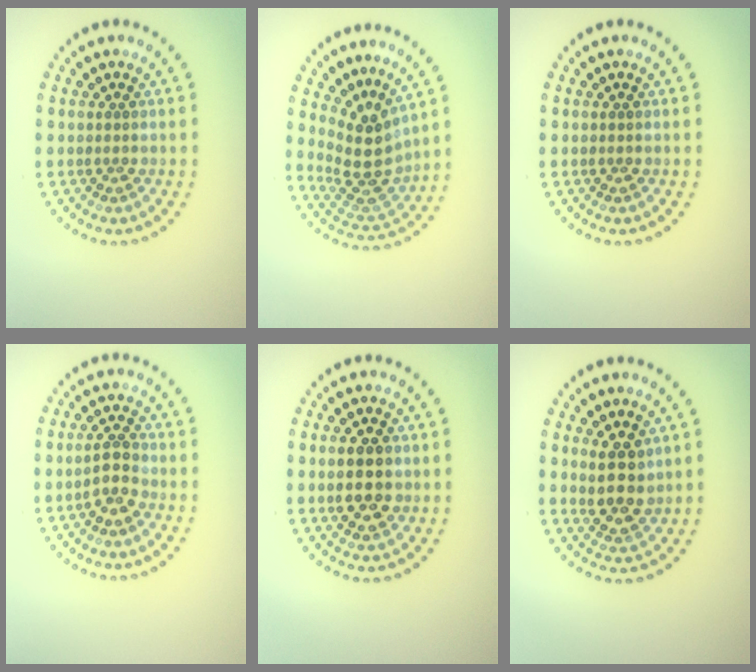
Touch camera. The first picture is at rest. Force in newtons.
{"total": 3.8, "press": 3.0, "slide": 2.3}
{"total": 0.0}
{"total": 2.2, "press": 2.1, "slide": 0.6}
{"total": 4.0, "press": 4.0, "slide": 0.2}
{"total": 3.2, "press": 2.9, "slide": 1.2}